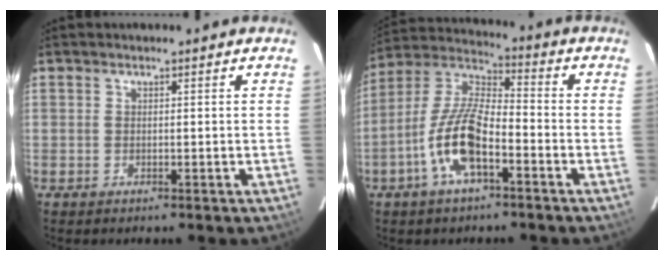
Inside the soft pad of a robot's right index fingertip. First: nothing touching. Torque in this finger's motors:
{"motor_torque": [1.75, -0.38, 0.83, 0.11]}